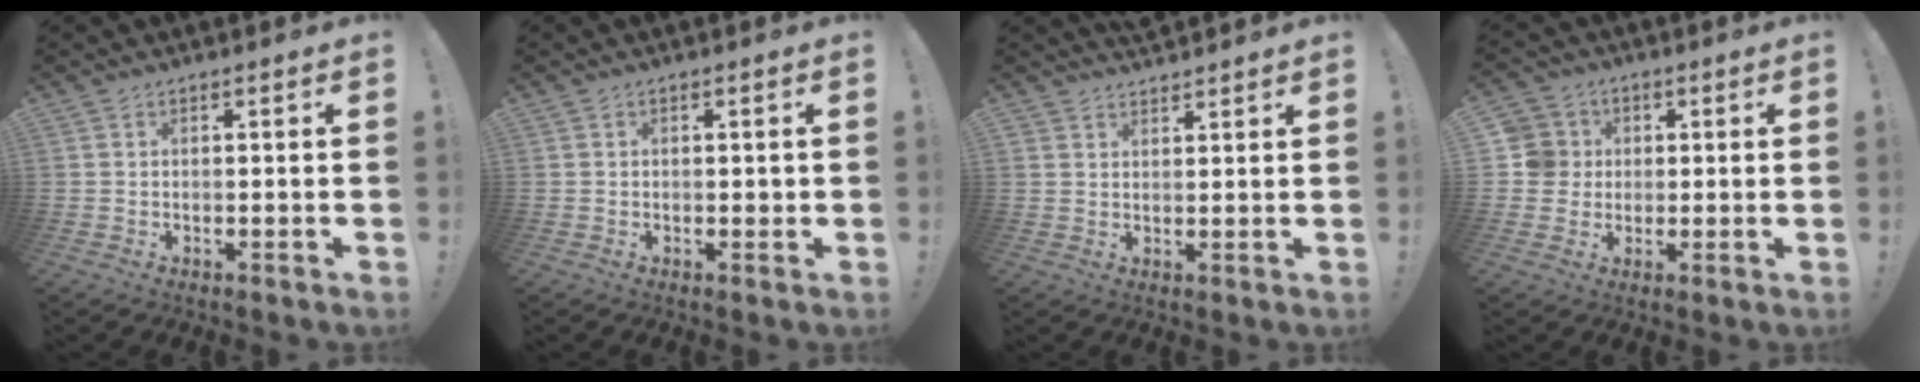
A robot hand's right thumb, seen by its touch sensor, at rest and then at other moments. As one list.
[{"total": 0.8, "force": [0.2, 0.7, 0.5], "torque": [0.000, 0.000, 0.002]}, {"total": 2.8, "force": [2.6, 1.0, -0.3], "torque": [0.013, -0.019, 0.049]}, {"total": 7.8, "force": [0.9, 7.6, 1.5], "torque": [-0.021, 0.002, 0.022]}]